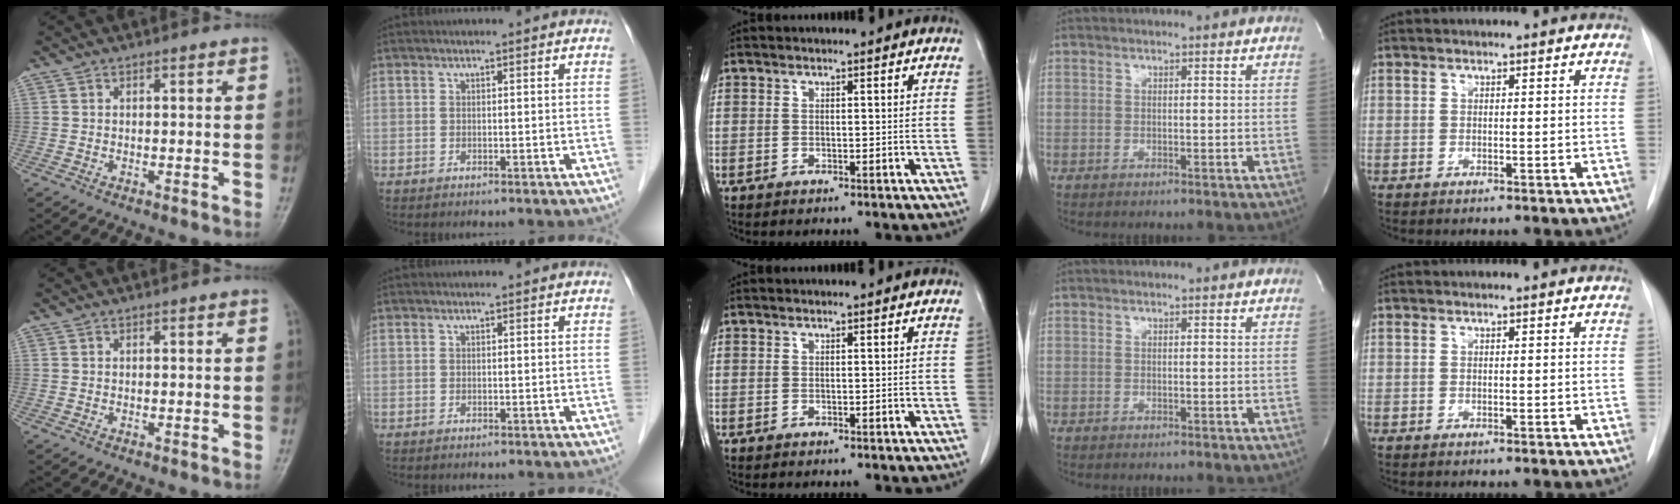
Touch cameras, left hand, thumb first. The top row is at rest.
{}